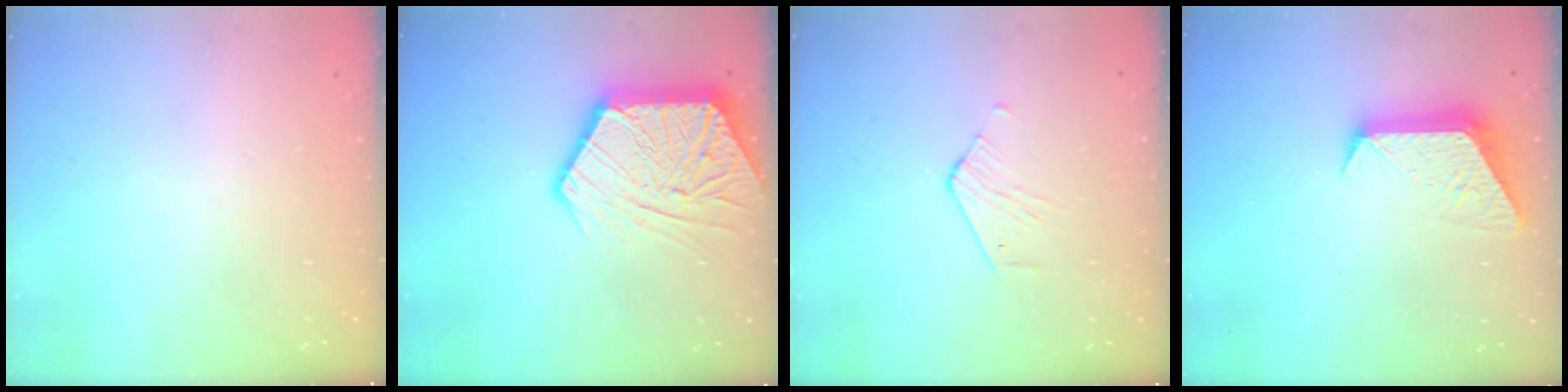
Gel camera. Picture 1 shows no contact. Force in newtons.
{"total": 17.9, "press": 17.9, "slide": 1.5}
{"total": 2.7, "press": 2.7, "slide": 0.3}
{"total": 9.9, "press": 9.8, "slide": 0.8}